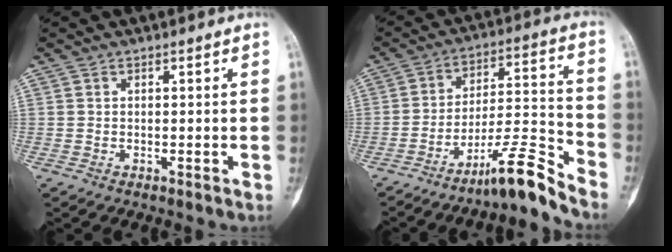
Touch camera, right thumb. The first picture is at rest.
{"total": 11.0, "force": [-9.1, 0.2, 6.1], "torque": [-0.099, 0.094, -0.154]}